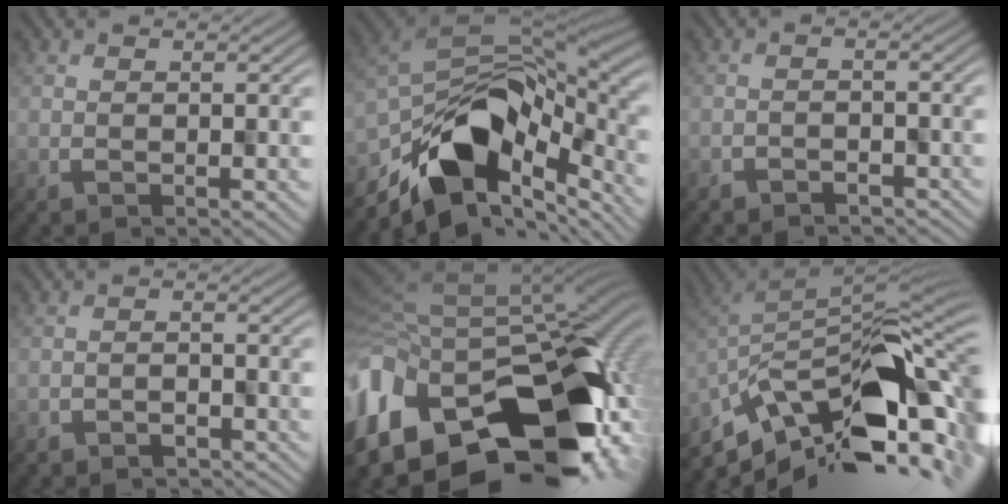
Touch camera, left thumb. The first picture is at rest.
{"total": 13.0, "force": [-5.9, 8.3, 8.1], "torque": [-0.151, -0.026, -0.102]}
{"total": 1.9, "force": [-1.9, 0.4, -0.2], "torque": [-0.003, -0.006, -0.024]}
{"total": 1.4, "force": [-1.3, 0.3, -0.5], "torque": [0.001, -0.005, -0.017]}
{"total": 18.8, "force": [-8.3, 11.6, 12.3], "torque": [-0.260, -0.055, -0.101]}
{"total": 12.9, "force": [-6.4, 6.4, 9.2], "torque": [-0.175, -0.015, -0.103]}